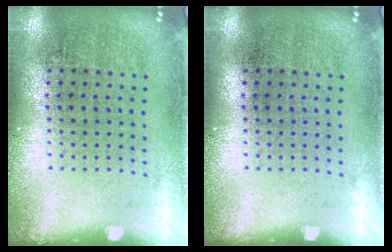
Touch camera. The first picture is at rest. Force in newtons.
{"total": 0.0}